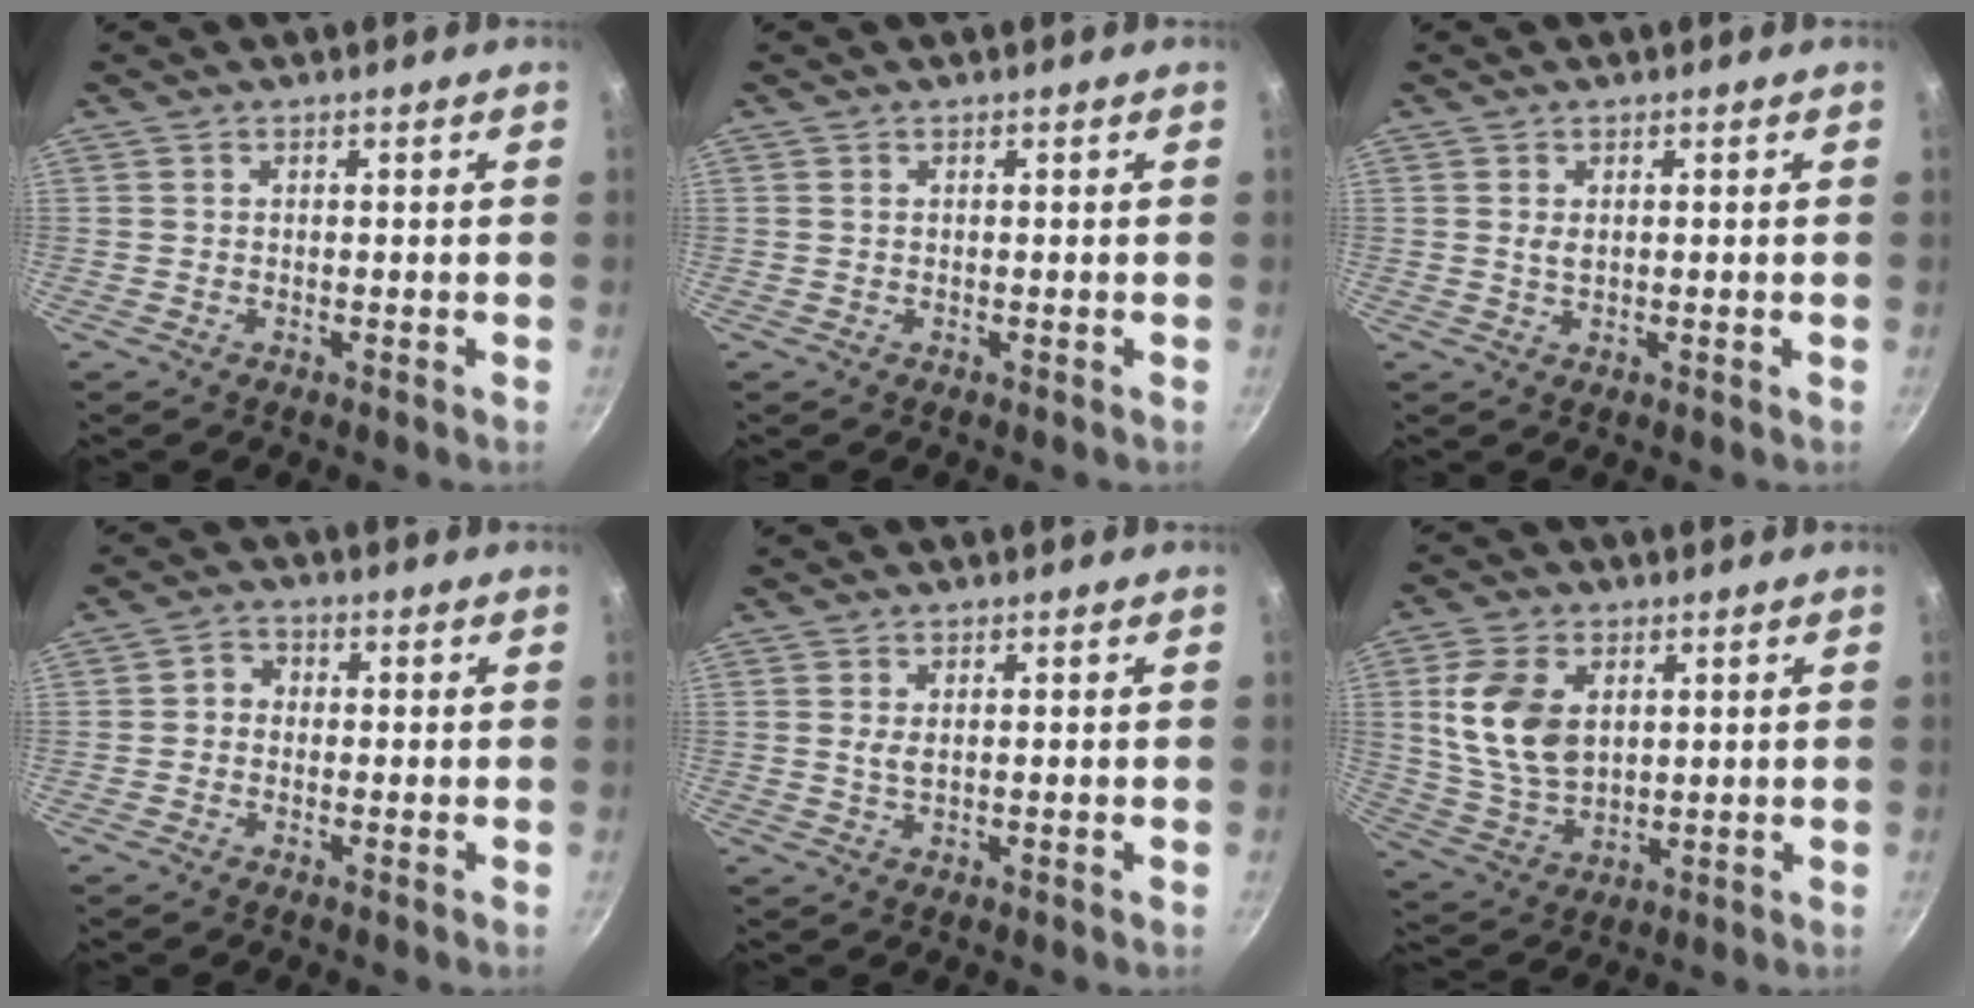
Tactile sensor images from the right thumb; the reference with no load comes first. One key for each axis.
{"total": 0.0}
{"total": 1.4, "fx": 0.4, "fy": 0.7, "fz": 1.2, "tx": -0.022, "ty": -0.001, "tz": 0.007}
{"total": 2.6, "fx": -0.5, "fy": 2.3, "fz": 1.2, "tx": -0.009, "ty": 0.010, "tz": -0.017}
{"total": 1.7, "fx": 0.3, "fy": 0.6, "fz": 1.5, "tx": -0.031, "ty": -0.003, "tz": 0.008}
{"total": 12.7, "fx": 2.9, "fy": 8.4, "fz": 9.1, "tx": -0.159, "ty": -0.019, "tz": 0.066}